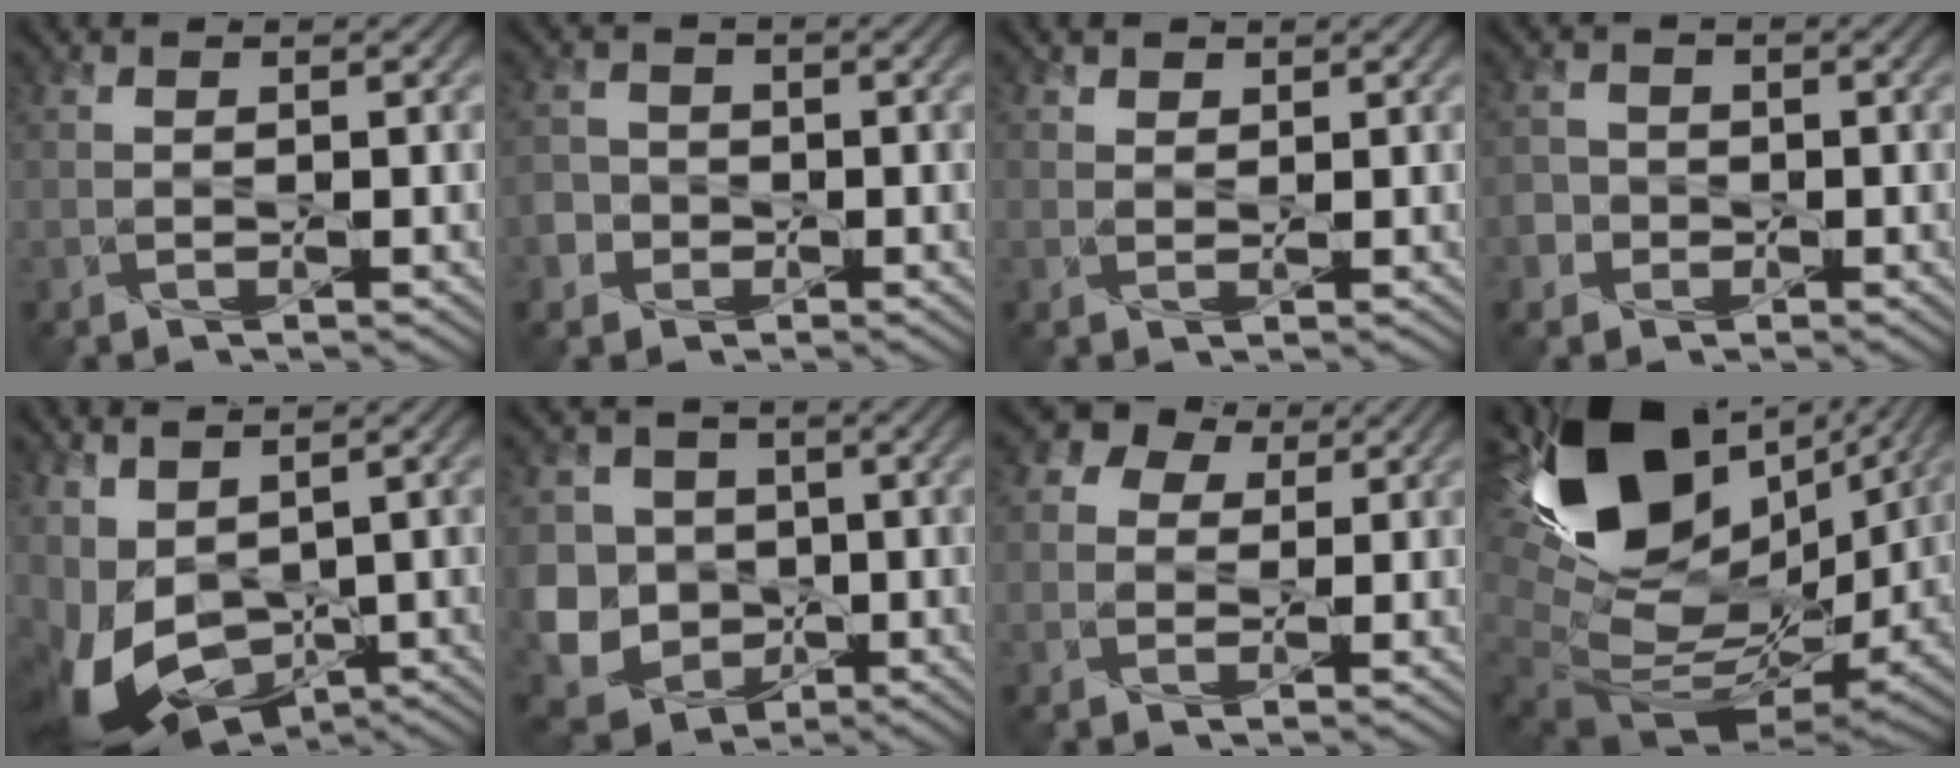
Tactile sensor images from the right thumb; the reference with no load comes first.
{"total": 3.5, "force": [-1.8, 3.0, -0.2], "torque": [0.008, 0.003, -0.051]}
{"total": 1.3, "force": [0.9, 0.9, -0.2], "torque": [0.002, -0.002, 0.011]}
{"total": 3.0, "force": [-1.6, 2.6, -0.4], "torque": [0.013, 0.006, -0.043]}
{"total": 10.1, "force": [-1.9, 6.2, 7.8], "torque": [-0.190, -0.024, -0.029]}
{"total": 9.8, "force": [-1.9, 9.0, 3.4], "torque": [-0.098, -0.026, -0.061]}
{"total": 6.1, "force": [2.6, 5.2, 2.0], "torque": [-0.054, 0.020, 0.029]}
{"total": 18.5, "force": [5.1, 12.1, 13.0], "torque": [-0.273, -0.038, 0.127]}